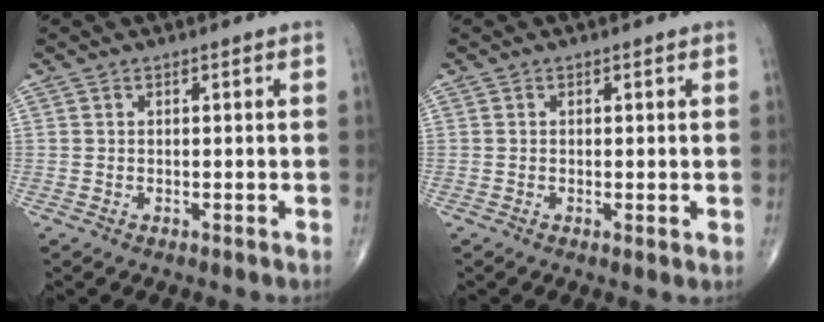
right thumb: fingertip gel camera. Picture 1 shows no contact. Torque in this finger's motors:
{"motor_torque": [0.00, 0.08, -0.06, 0.11, -0.03]}